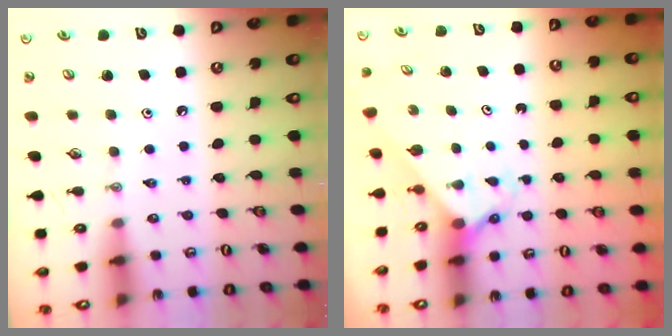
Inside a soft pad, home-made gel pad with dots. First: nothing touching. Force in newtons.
{"total": 1.9, "press": 1.9, "slide": 0.1}